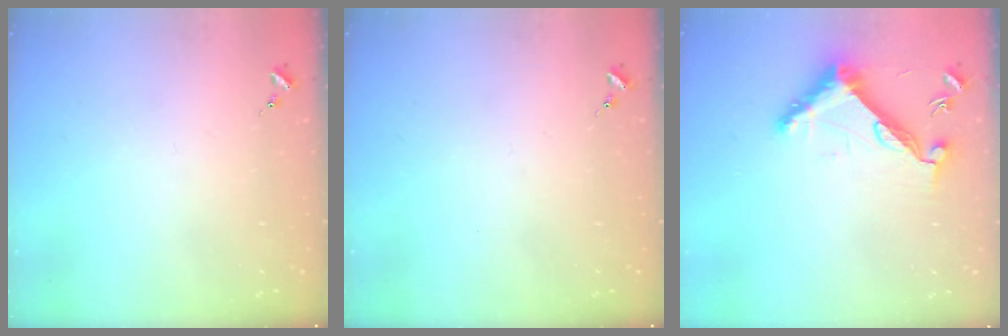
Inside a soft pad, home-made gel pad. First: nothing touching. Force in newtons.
{"total": 0.0}
{"total": 11.1, "press": 11.0, "slide": 0.7}